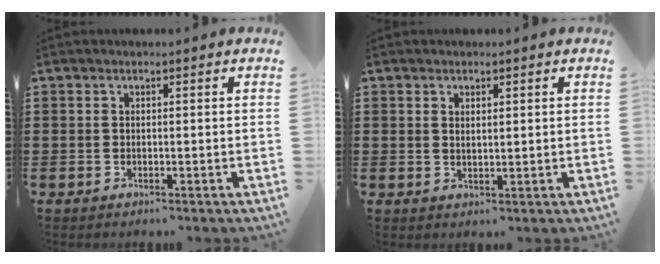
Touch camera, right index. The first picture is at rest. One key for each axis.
{"total": 0.9, "fx": 0.6, "fy": 0.5, "fz": 0.5, "tx": -0.011, "ty": 0.003, "tz": 0.011}